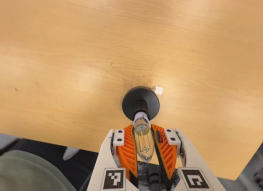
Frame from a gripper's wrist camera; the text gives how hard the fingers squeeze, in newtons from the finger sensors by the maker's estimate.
{"total": 19.4, "left": 19.2, "right": 19.5}